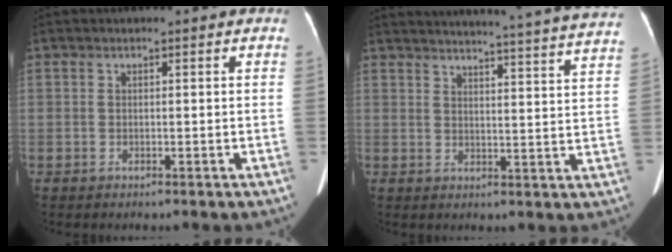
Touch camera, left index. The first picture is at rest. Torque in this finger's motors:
{"motor_torque": [0.19, -1.95, 0.14, 0.06]}